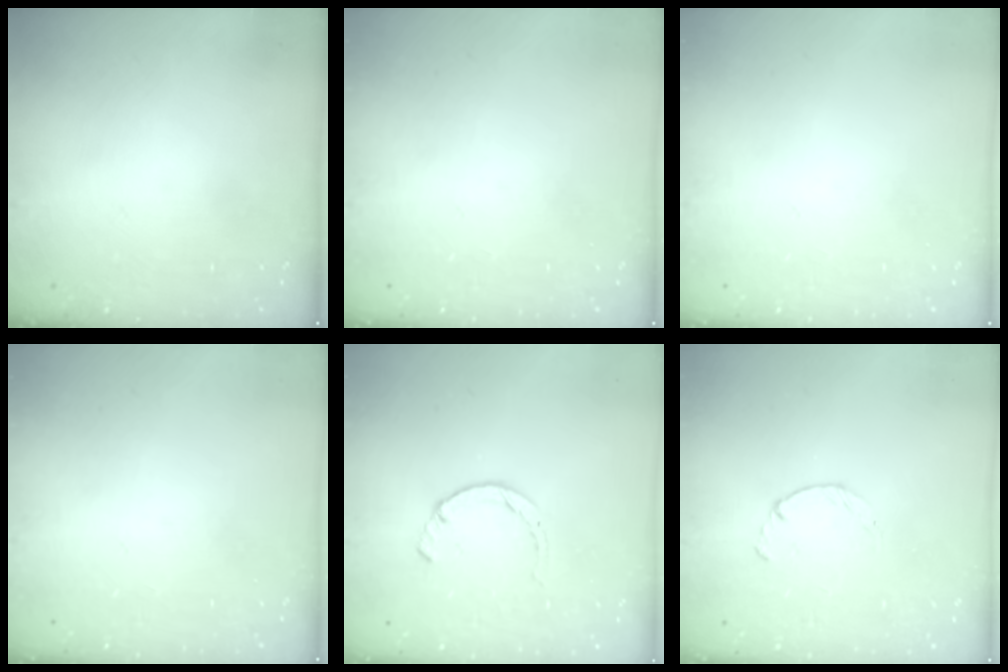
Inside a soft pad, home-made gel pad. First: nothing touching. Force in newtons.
{"total": 0.0}
{"total": 0.0}
{"total": 0.0}
{"total": 2.3, "press": 2.3, "slide": 0.5}
{"total": 1.8, "press": 1.7, "slide": 0.3}